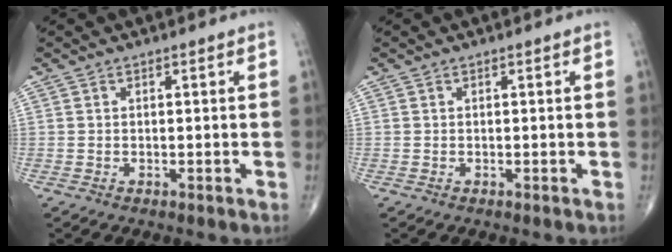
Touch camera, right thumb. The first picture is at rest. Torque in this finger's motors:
{"motor_torque": [0.00, 0.01, -0.02, 0.02, 0.00]}